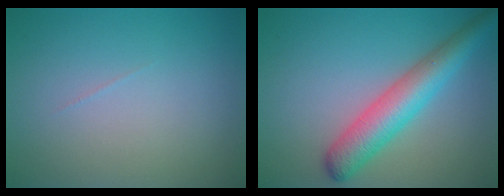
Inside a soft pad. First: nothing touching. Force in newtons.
{"total": 5.6, "press": 5.6, "slide": 0.1}